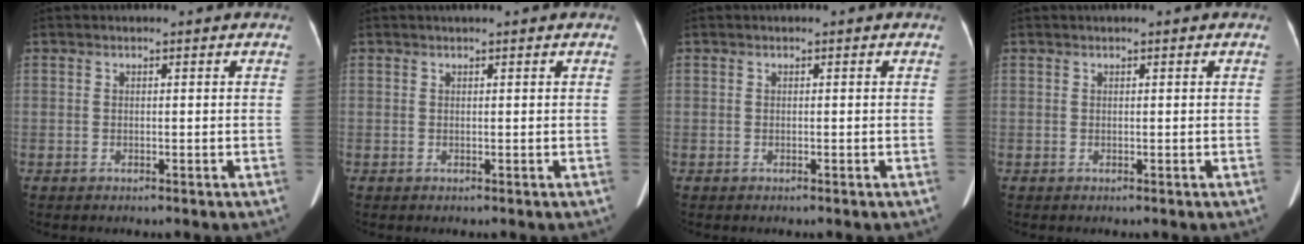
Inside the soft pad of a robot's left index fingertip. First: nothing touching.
{"total": 1.6, "force": [1.3, 0.0, 0.9], "torque": [-0.008, 0.021, 0.021]}
{"total": 0.0}
{"total": 0.8, "force": [0.6, 0.1, 0.5], "torque": [-0.005, 0.015, 0.009]}